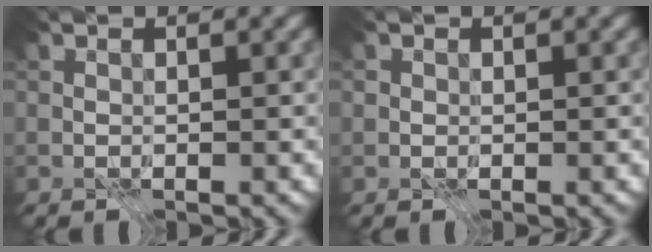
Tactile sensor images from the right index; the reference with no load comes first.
{"total": 0.5, "force": [0.0, 0.5, -0.1], "torque": [0.002, -0.002, -0.001]}